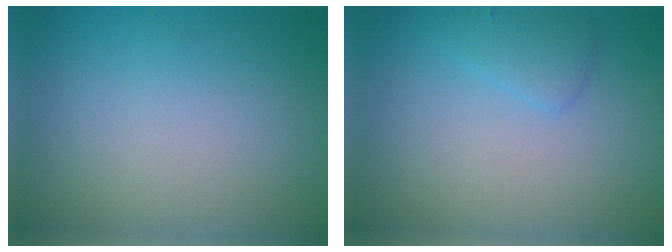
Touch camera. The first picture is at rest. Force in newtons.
{"total": 1.6, "press": 1.6, "slide": 0.1}